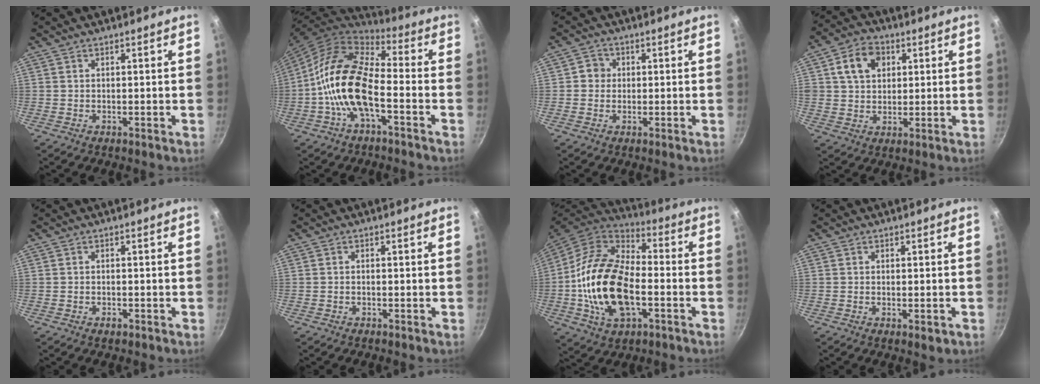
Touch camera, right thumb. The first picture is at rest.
{"total": 16.2, "force": [-4.1, 7.7, 13.7], "torque": [-0.248, 0.042, -0.095]}
{"total": 3.0, "force": [0.1, 2.9, 0.8], "torque": [0.009, 0.004, -0.005]}
{"total": 8.9, "force": [2.8, 6.9, 4.9], "torque": [-0.063, 0.006, 0.041]}
{"total": 1.2, "force": [-0.7, 0.6, 0.7], "torque": [-0.016, 0.003, -0.013]}
{"total": 0.5, "force": [-0.3, 0.2, 0.3], "torque": [-0.007, 0.005, -0.007]}
{"total": 21.3, "force": [-3.8, 12.2, 17.1], "torque": [-0.317, 0.027, -0.077]}
{"total": 2.3, "force": [-0.8, 0.8, 2.0], "torque": [-0.035, -0.005, -0.013]}